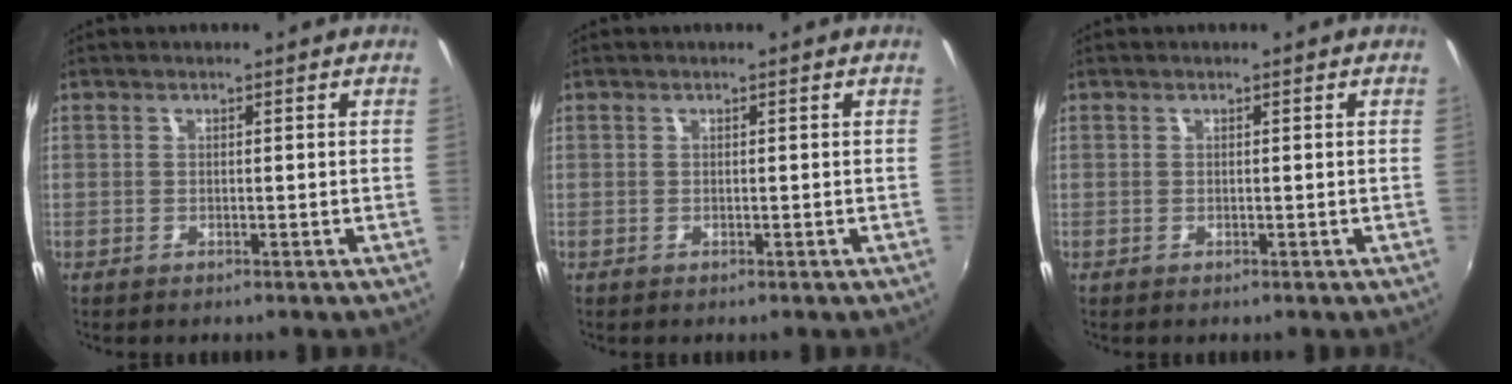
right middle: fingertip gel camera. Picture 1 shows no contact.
{"total": 0.0}
{"total": 0.0}